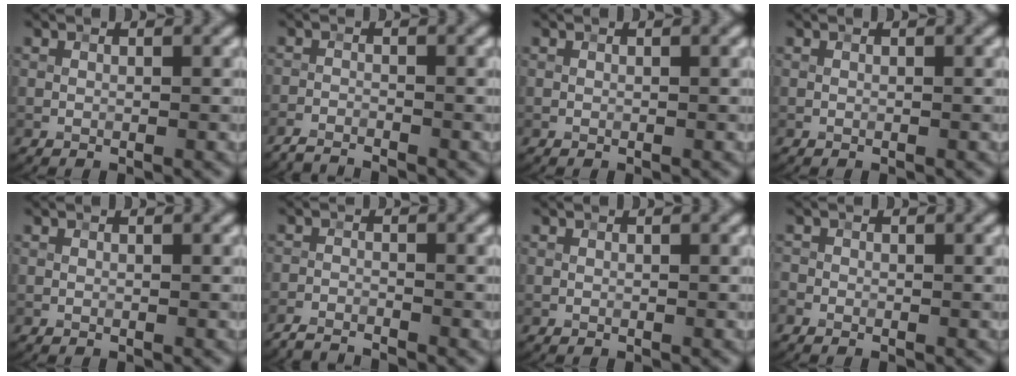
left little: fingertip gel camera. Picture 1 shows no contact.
{"total": 2.1, "force": [-2.1, 0.0, 0.2], "torque": [0.000, -0.004, -0.044]}
{"total": 0.0}
{"total": 0.0}
{"total": 0.0}
{"total": 2.6, "force": [-2.6, 0.0, 0.2], "torque": [-0.003, -0.004, -0.053]}
{"total": 0.0}
{"total": 0.8, "force": [-0.5, 0.6, 0.2], "torque": [-0.001, -0.003, -0.014]}